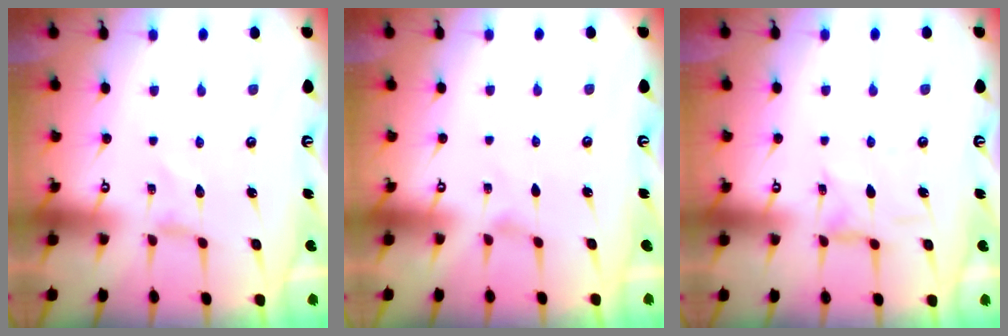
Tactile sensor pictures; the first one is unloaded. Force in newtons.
{"total": 0.0}
{"total": 2.0, "press": 2.0, "slide": 0.3}